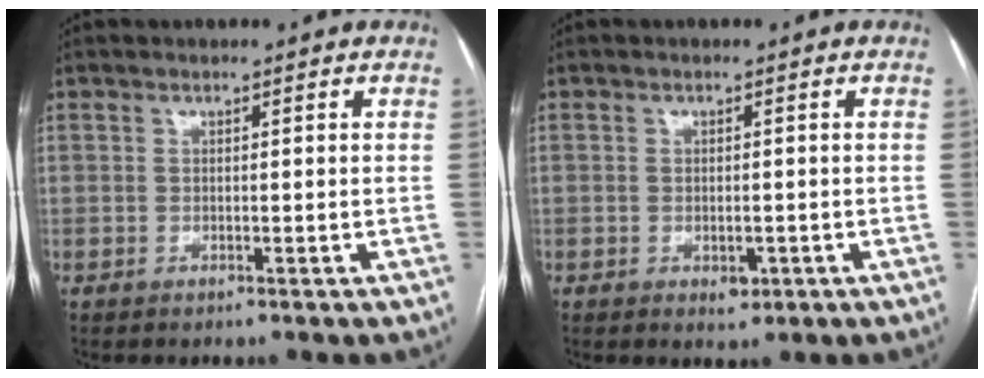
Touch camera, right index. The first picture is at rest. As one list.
[{"total": 2.0, "force": [-0.7, 1.2, 1.5], "torque": [-0.022, -0.001, -0.004]}]